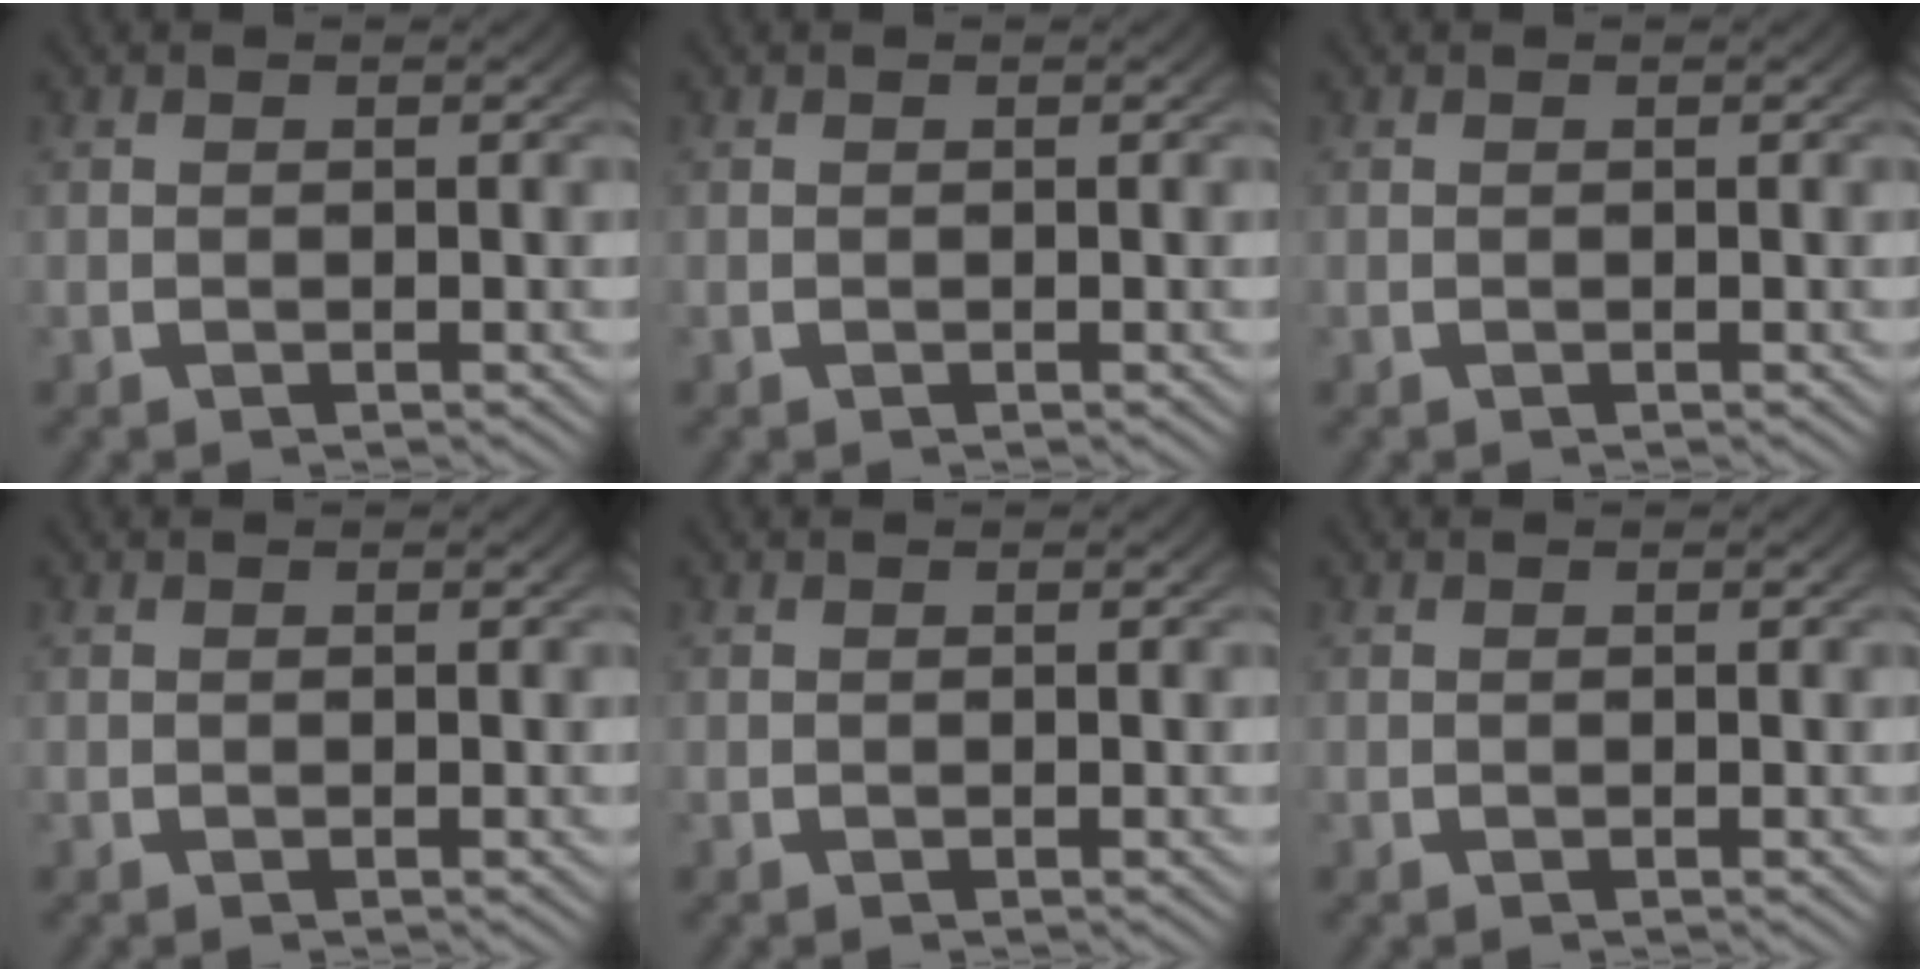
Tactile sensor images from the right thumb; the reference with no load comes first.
{"total": 0.0}
{"total": 0.0}
{"total": 0.0}
{"total": 0.0}
{"total": 0.0}